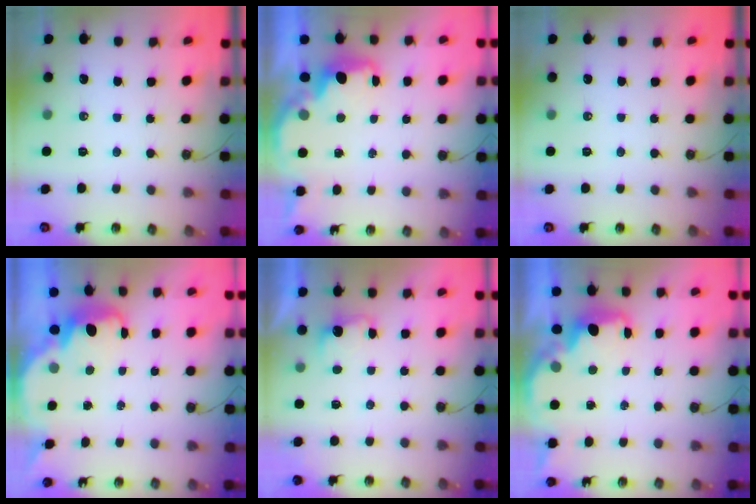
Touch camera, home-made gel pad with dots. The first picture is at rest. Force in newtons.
{"total": 2.2, "press": 2.0, "slide": 0.8}
{"total": 0.0}
{"total": 2.5, "press": 2.5, "slide": 0.6}
{"total": 2.7, "press": 2.5, "slide": 0.9}
{"total": 2.2, "press": 2.0, "slide": 0.8}